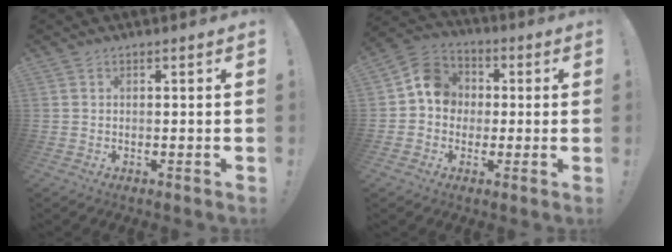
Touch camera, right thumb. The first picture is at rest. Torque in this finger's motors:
{"motor_torque": [-0.01, 0.92, 0.53, -0.48, 0.22]}